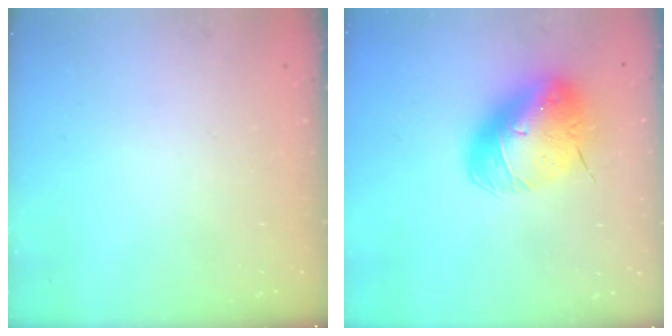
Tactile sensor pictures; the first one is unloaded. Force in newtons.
{"total": 12.7, "press": 12.5, "slide": 2.4}